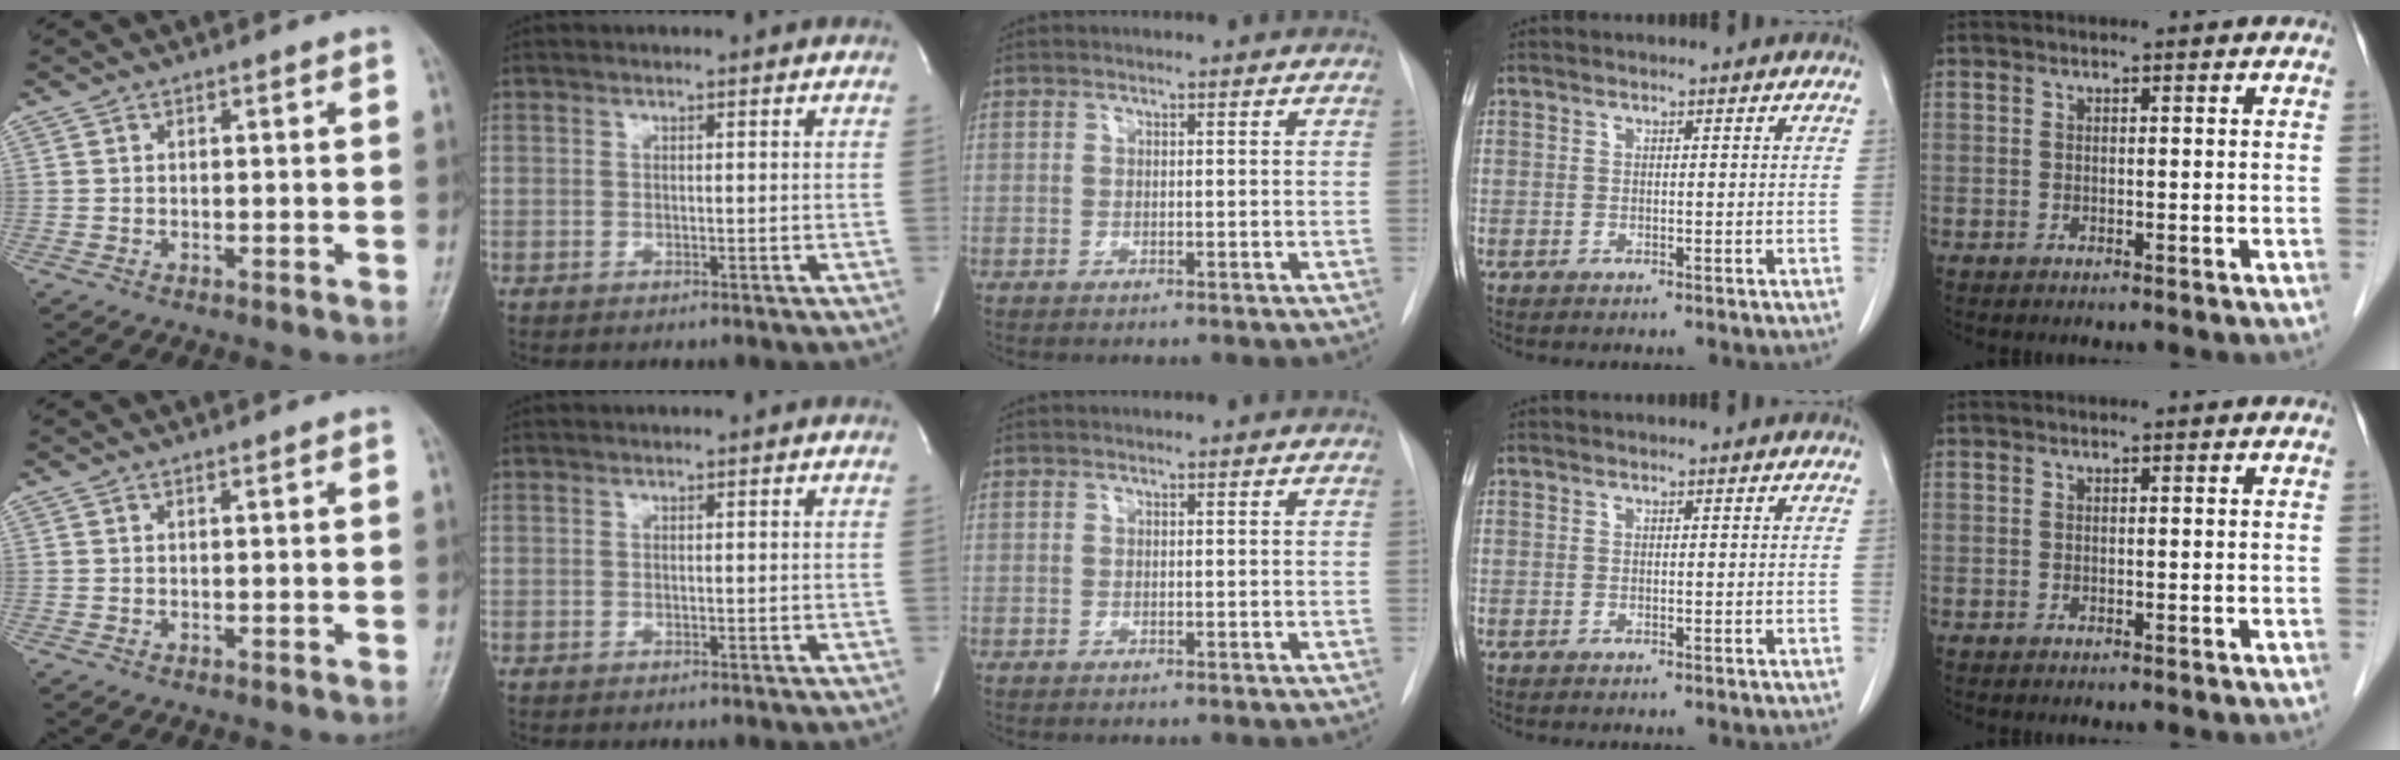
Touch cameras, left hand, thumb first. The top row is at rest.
{}